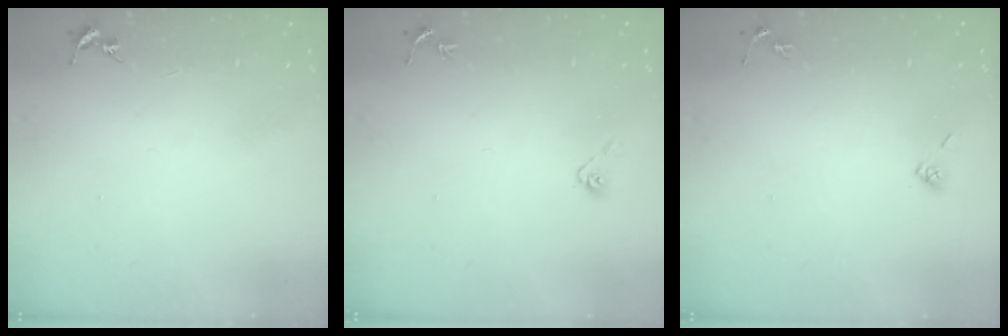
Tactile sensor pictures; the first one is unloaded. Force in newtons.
{"total": 4.0, "press": 3.6, "slide": 1.8}
{"total": 3.8, "press": 3.4, "slide": 1.7}